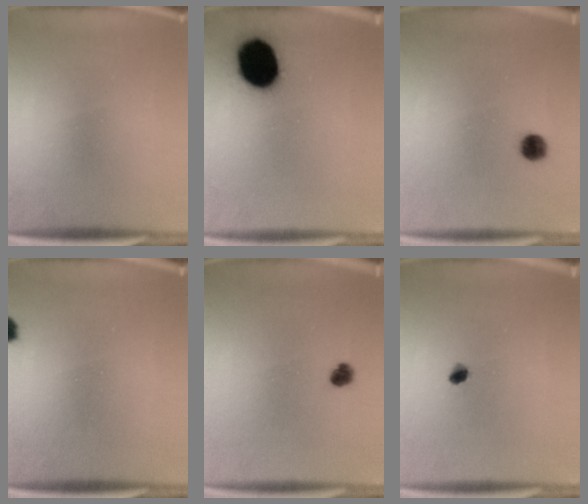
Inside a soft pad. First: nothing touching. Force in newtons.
{"total": 16.3}
{"total": 3.5}
{"total": 2.2}
{"total": 2.2}
{"total": 1.9}